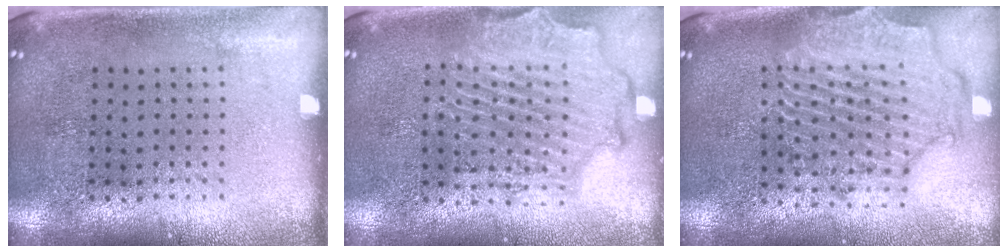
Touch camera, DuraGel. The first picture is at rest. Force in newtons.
{"total": 2.1, "press": 2.0, "slide": 0.4}
{"total": 2.2, "press": 2.1, "slide": 0.8}